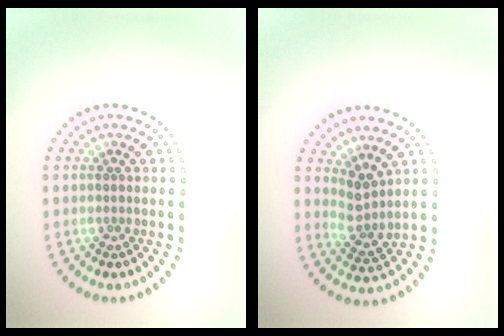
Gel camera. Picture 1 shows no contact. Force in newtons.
{"total": 2.5, "press": 1.9, "slide": 1.7}